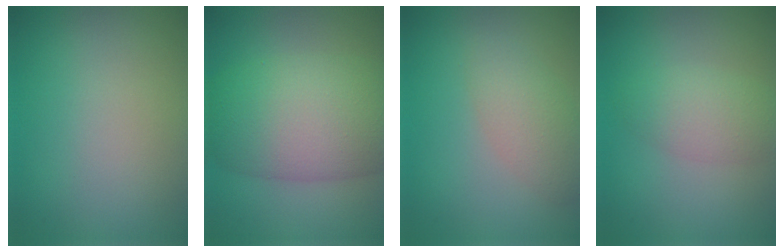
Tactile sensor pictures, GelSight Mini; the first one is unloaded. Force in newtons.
{"total": 10.4, "press": 10.4, "slide": 0.3}
{"total": 3.0, "press": 3.0, "slide": 0.1}
{"total": 2.8, "press": 2.8, "slide": 0.1}